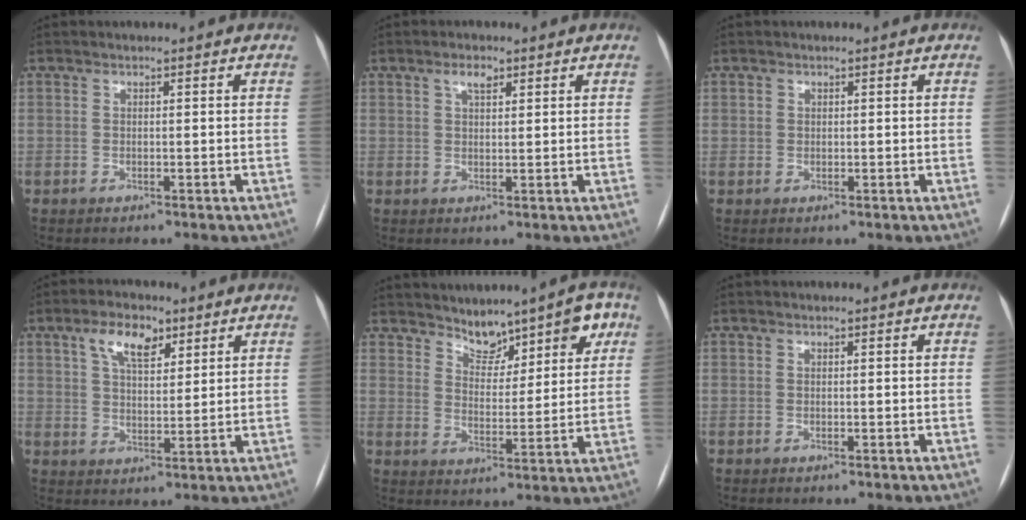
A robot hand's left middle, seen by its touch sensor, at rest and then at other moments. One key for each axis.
{"total": 2.4, "fx": 1.4, "fy": 1.0, "fz": 1.7, "tx": -0.033, "ty": 0.005, "tz": 0.025}
{"total": 0.7, "fx": 0.2, "fy": 0.6, "fz": 0.0, "tx": 0.006, "ty": 0.001, "tz": 0.002}
{"total": 6.8, "fx": 3.8, "fy": 3.2, "fz": 4.7, "tx": -0.088, "ty": 0.014, "tz": 0.068}
{"total": 8.1, "fx": 6.1, "fy": 3.4, "fz": 4.1, "tx": -0.041, "ty": 0.017, "tz": 0.098}
{"total": 0.0}